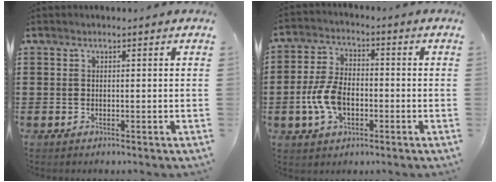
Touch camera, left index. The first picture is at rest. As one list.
[{"total": 7.8, "force": [-2.1, 4.5, 6.0], "torque": [-0.152, -0.001, -0.048]}]